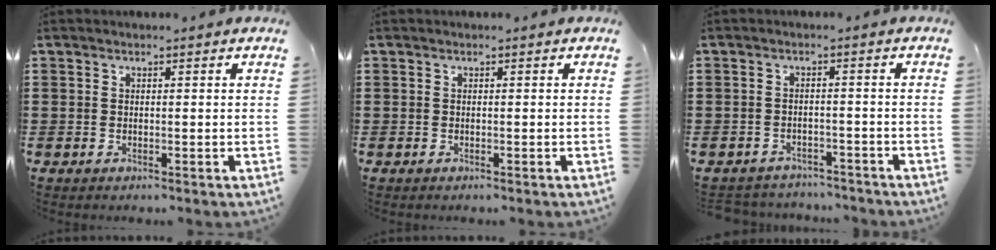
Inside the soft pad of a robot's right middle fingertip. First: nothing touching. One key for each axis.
{"total": 0.0}
{"total": 2.5, "fx": -2.5, "fy": 0.4, "fz": -0.2, "tx": -0.005, "ty": -0.004, "tz": -0.055}